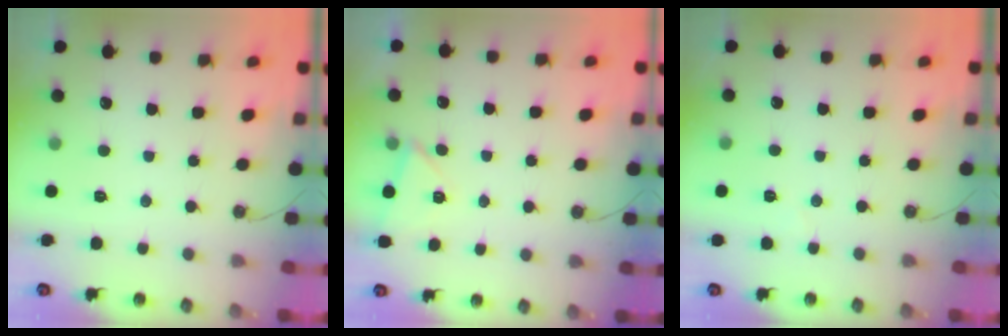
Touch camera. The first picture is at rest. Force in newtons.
{"total": 2.4, "press": 2.0, "slide": 1.2}
{"total": 3.0, "press": 2.0, "slide": 2.2}